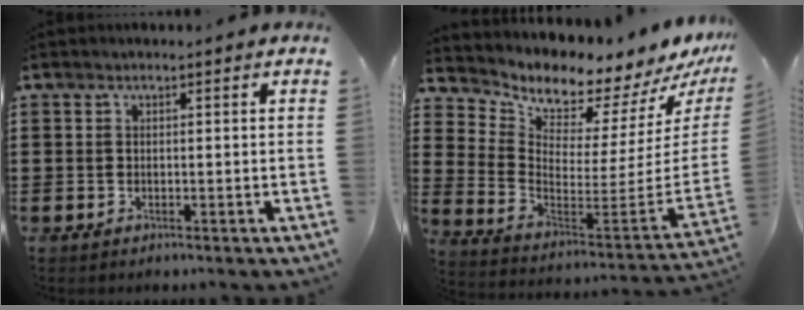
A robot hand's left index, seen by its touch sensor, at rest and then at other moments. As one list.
[{"total": 6.2, "force": [6.2, 0.6, 0.3], "torque": [-0.045, -0.078, 0.101]}]